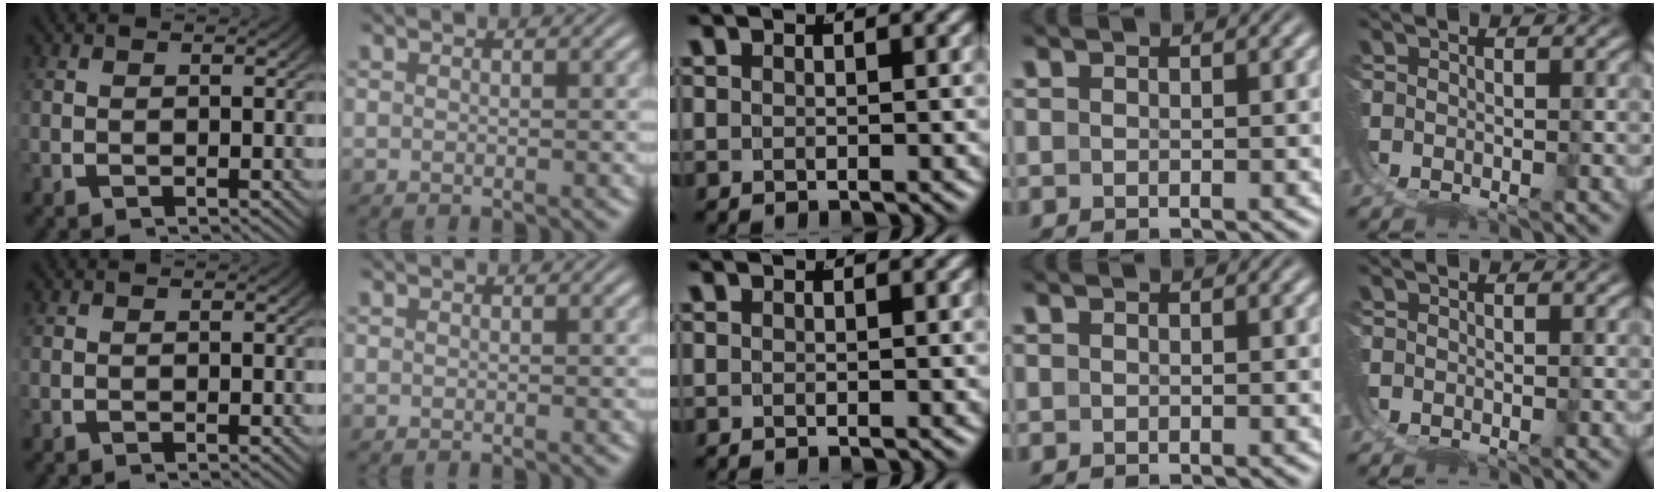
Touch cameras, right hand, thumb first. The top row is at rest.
{}